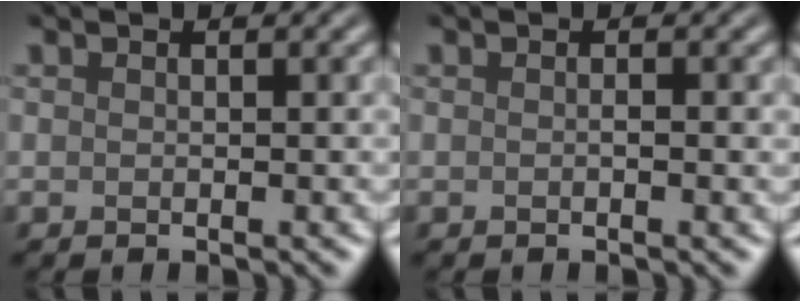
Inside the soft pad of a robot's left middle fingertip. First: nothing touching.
{"total": 0.6, "force": [-0.4, -0.1, 0.4], "torque": [-0.009, 0.000, -0.004]}